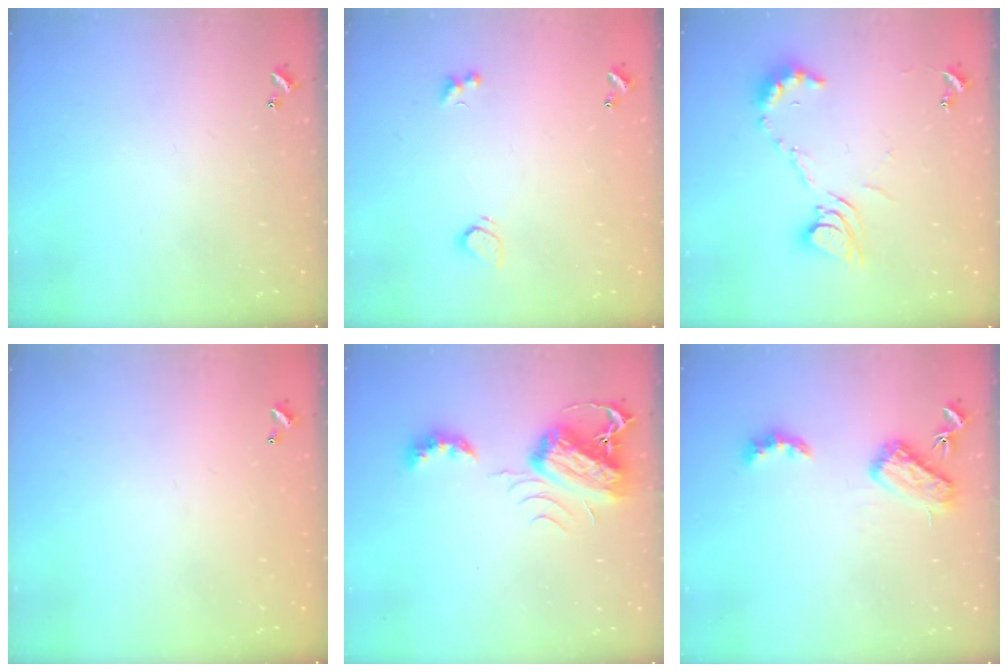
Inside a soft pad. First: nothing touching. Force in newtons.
{"total": 2.7, "press": 2.5, "slide": 1.1}
{"total": 10.9, "press": 10.9, "slide": 0.9}
{"total": 2.8, "press": 2.8, "slide": 0.1}
{"total": 7.4, "press": 7.3, "slide": 0.9}
{"total": 5.3, "press": 5.3, "slide": 0.6}